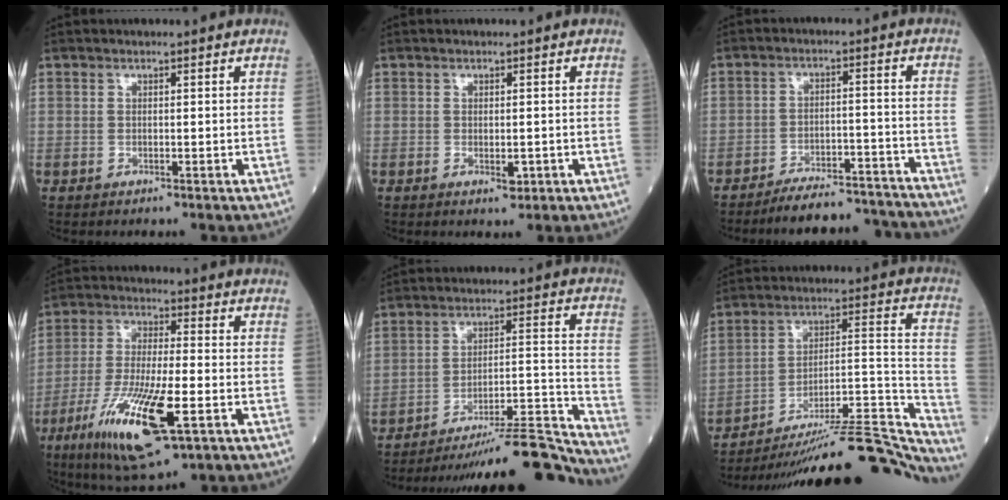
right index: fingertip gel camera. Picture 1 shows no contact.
{"total": 1.8, "force": [-0.5, 0.8, 1.6], "torque": [-0.027, -0.004, -0.004]}
{"total": 12.4, "force": [-12.0, 2.0, 2.5], "torque": [-0.017, 0.022, -0.164]}
{"total": 12.7, "force": [-5.0, 2.5, 11.5], "torque": [-0.224, -0.023, -0.083]}
{"total": 18.1, "force": [-17.0, -0.6, 6.1], "torque": [-0.075, 0.024, -0.259]}
{"total": 30.9, "force": [-28.5, 1.3, 11.9], "torque": [-0.102, -0.002, -0.405]}